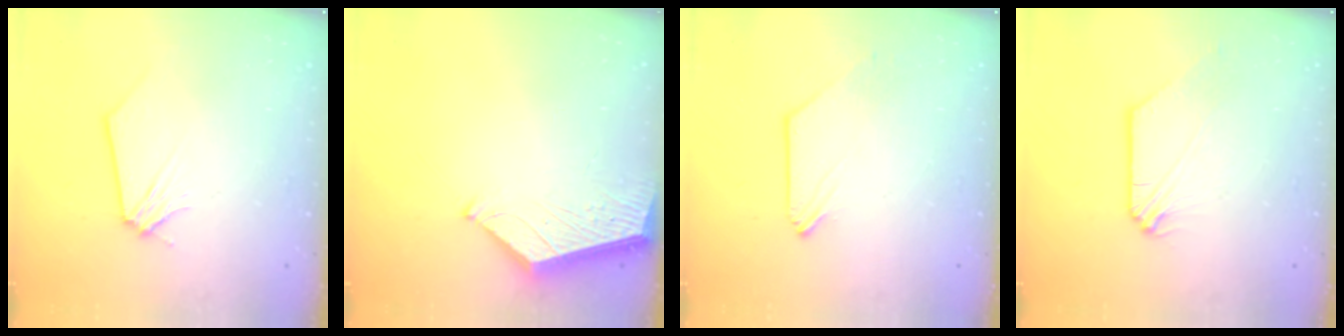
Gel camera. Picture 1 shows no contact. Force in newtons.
{"total": 4.0, "press": 4.0, "slide": 0.4}
{"total": 0.0}
{"total": 0.0}